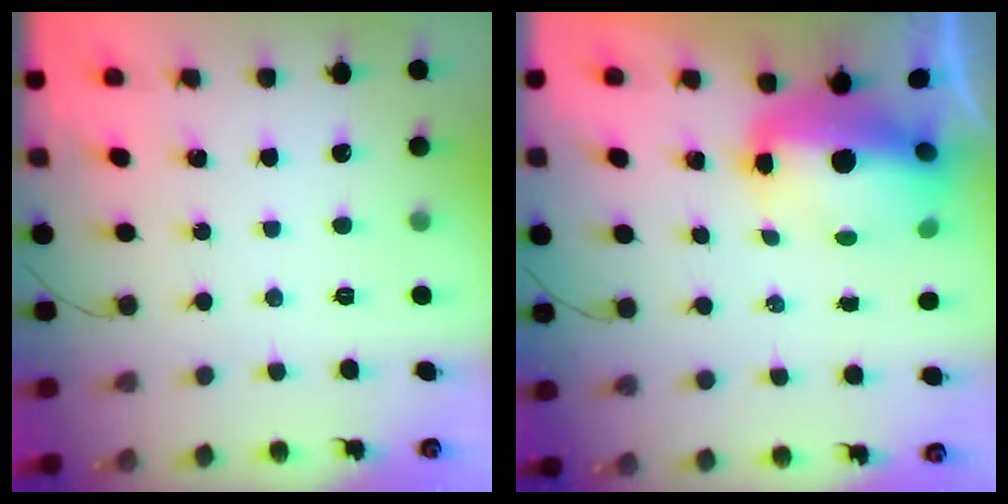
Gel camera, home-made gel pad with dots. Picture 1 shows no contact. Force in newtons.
{"total": 10.8, "press": 10.3, "slide": 3.4}